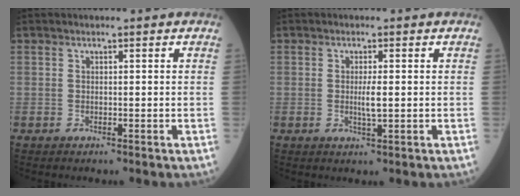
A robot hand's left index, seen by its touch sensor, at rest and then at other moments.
{"total": 2.3, "force": [-0.1, 0.3, 2.3], "torque": [-0.045, -0.002, 0.000]}